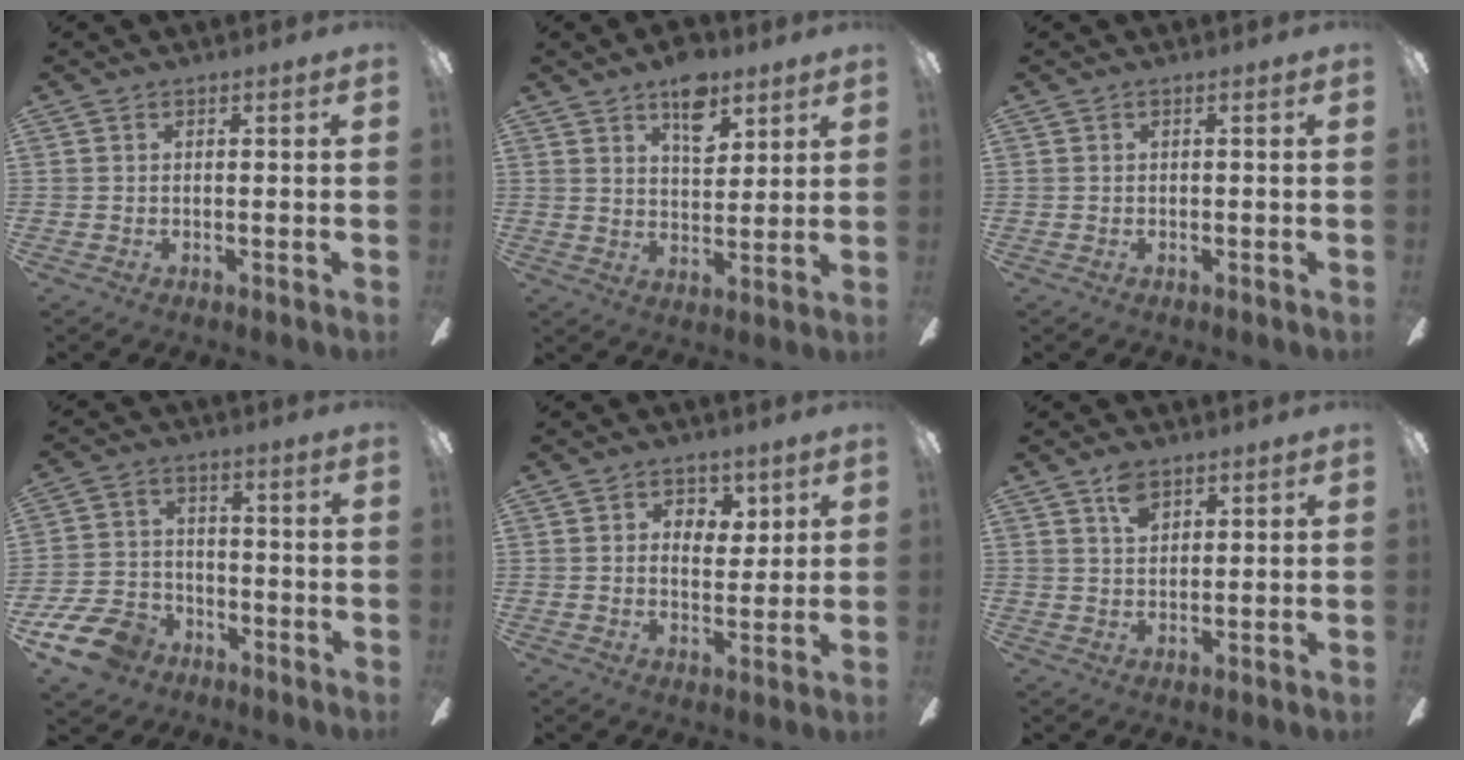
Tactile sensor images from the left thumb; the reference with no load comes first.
{"total": 10.0, "force": [6.3, 5.3, 5.7], "torque": [-0.069, -0.026, 0.108]}
{"total": 0.0}
{"total": 11.9, "force": [-7.7, 7.4, 5.1], "torque": [-0.112, 0.053, -0.142]}
{"total": 5.0, "force": [2.1, 3.9, 2.3], "torque": [-0.025, 0.000, 0.033]}
{"total": 4.6, "force": [3.0, 2.5, 2.5], "torque": [-0.040, -0.004, 0.052]}